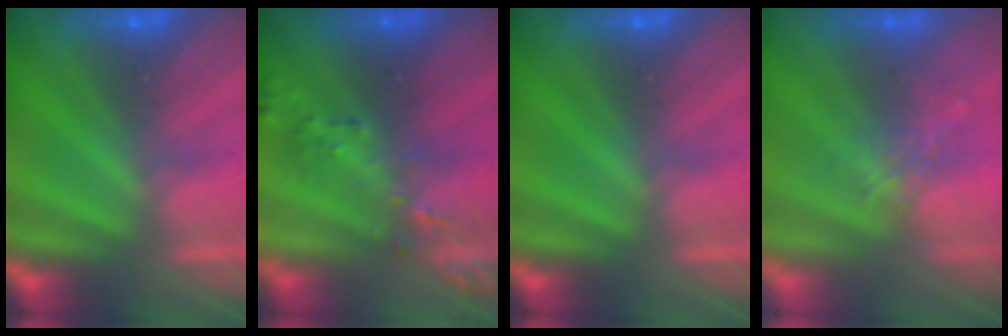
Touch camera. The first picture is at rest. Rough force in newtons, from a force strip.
{"total": 5.8}
{"total": 0.0}
{"total": 2.0}